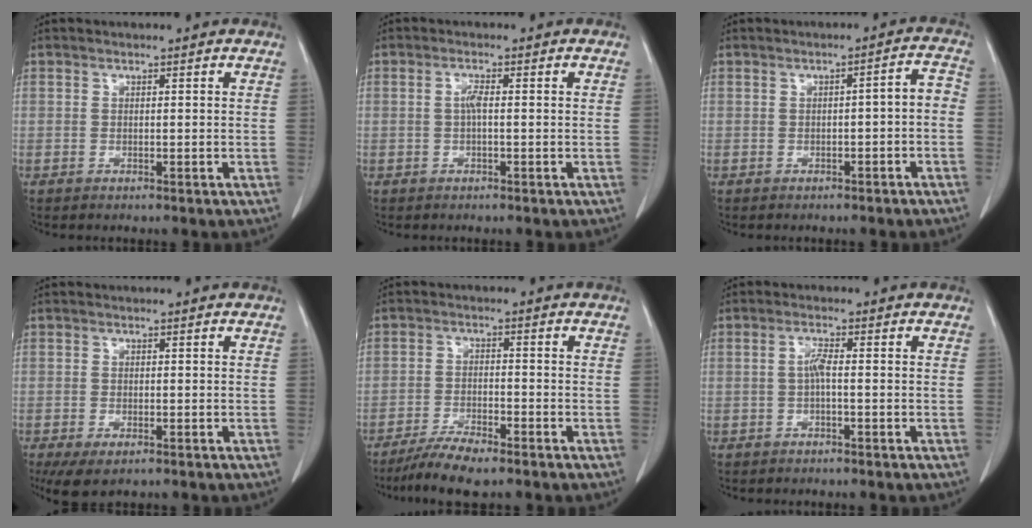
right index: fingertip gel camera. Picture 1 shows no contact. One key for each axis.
{"total": 1.8, "fx": 0.0, "fy": 0.3, "fz": 1.8, "tx": -0.038, "ty": 0.005, "tz": 0.001}
{"total": 3.4, "fx": -1.2, "fy": 0.8, "fz": 3.1, "tx": -0.038, "ty": 0.019, "tz": -0.016}
{"total": 4.6, "fx": -2.8, "fy": 2.0, "fz": 3.0, "tx": -0.054, "ty": -0.012, "tz": -0.043}
{"total": 6.2, "fx": -5.0, "fy": 0.7, "fz": 3.6, "tx": -0.067, "ty": -0.018, "tz": -0.093}
{"total": 2.0, "fx": -0.3, "fy": 0.2, "fz": 2.0, "tx": -0.038, "ty": 0.003, "tz": -0.006}